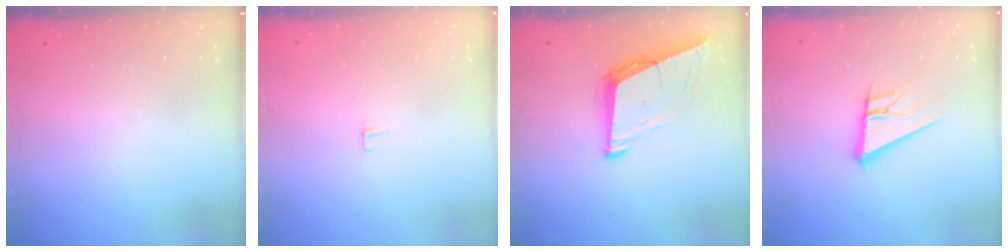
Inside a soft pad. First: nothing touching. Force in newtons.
{"total": 3.3, "press": 3.3, "slide": 0.2}
{"total": 8.9, "press": 8.2, "slide": 3.5}
{"total": 13.1, "press": 12.7, "slide": 3.4}